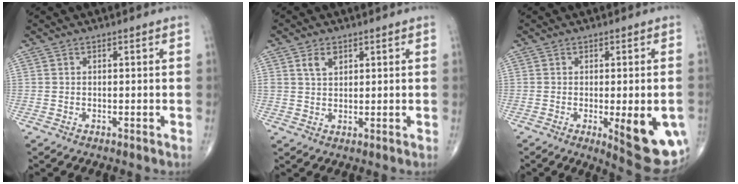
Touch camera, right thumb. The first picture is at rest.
{"total": 3.2, "force": [1.6, 2.0, 1.9], "torque": [-0.027, -0.007, 0.034]}
{"total": 13.3, "force": [-3.5, 4.0, 12.2], "torque": [-0.132, -0.014, -0.030]}